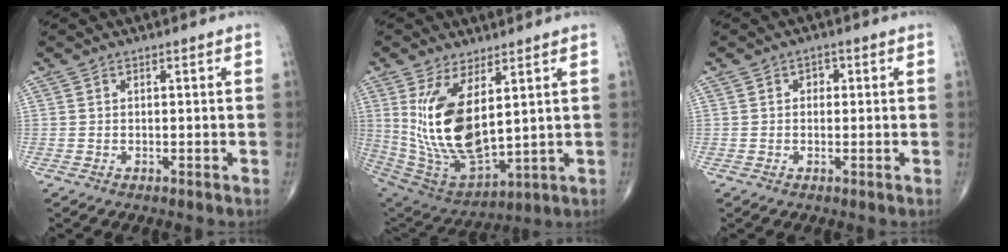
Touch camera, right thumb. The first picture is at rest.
{"total": 16.7, "force": [4.2, 7.5, 14.4], "torque": [-0.281, -0.032, 0.106]}
{"total": 1.6, "force": [0.3, 1.3, 0.9], "torque": [-0.002, 0.004, 0.000]}